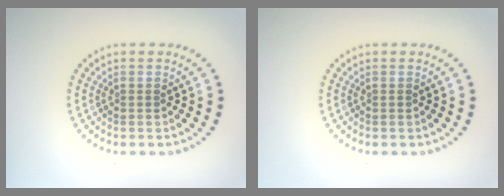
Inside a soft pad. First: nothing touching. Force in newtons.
{"total": 0.0}